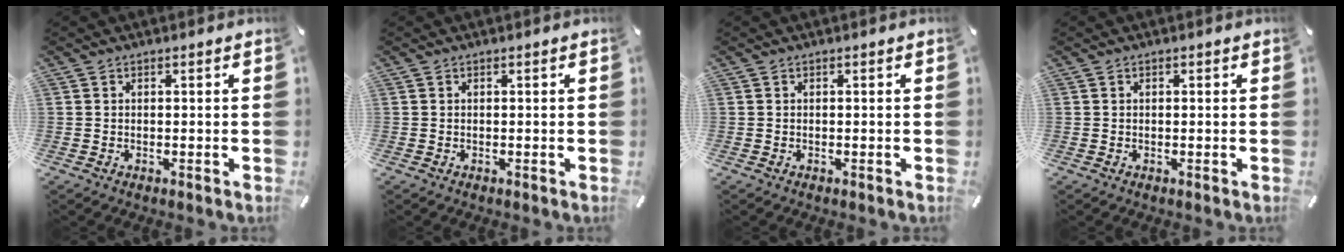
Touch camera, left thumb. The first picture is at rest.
{"total": 0.0}
{"total": 0.0}
{"total": 0.0}